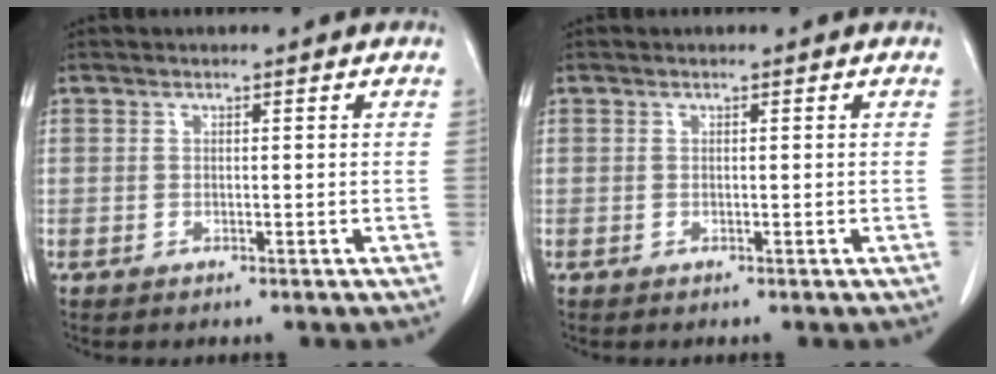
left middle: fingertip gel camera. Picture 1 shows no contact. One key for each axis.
{"total": 0.0}